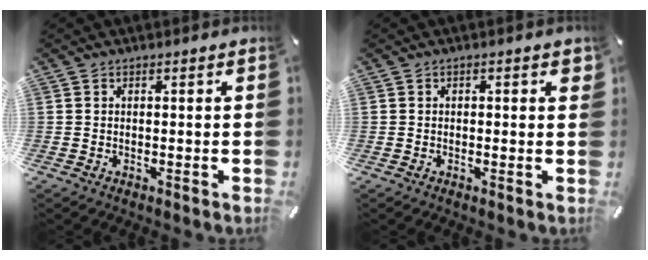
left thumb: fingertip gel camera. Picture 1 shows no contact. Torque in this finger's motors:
{"motor_torque": [0.19, -0.36, 0.04, 0.12, -0.01]}